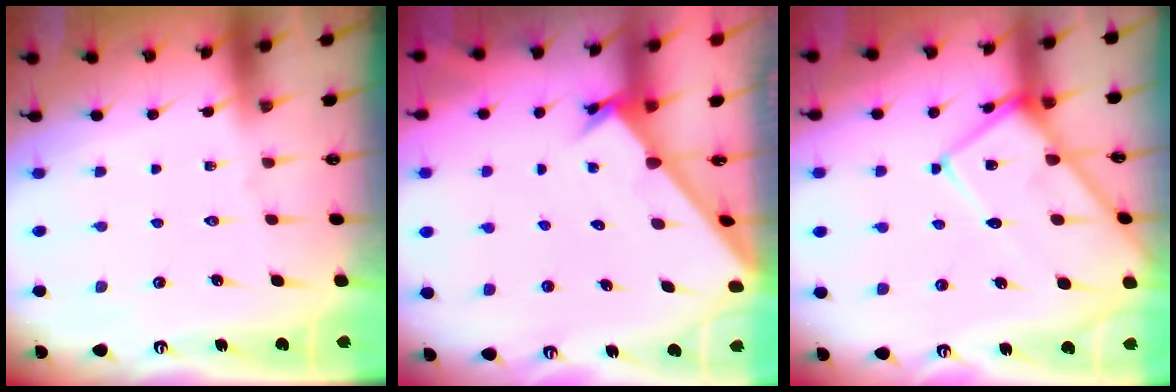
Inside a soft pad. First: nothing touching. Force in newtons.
{"total": 1.8, "press": 1.8, "slide": 0.1}
{"total": 13.1, "press": 13.1, "slide": 1.3}